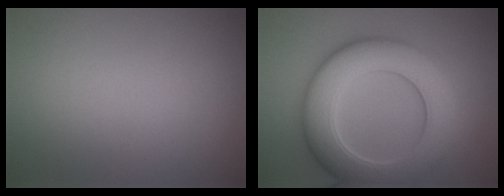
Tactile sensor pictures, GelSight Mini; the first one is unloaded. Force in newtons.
{"total": 9.4, "press": 9.4, "slide": 0.5}